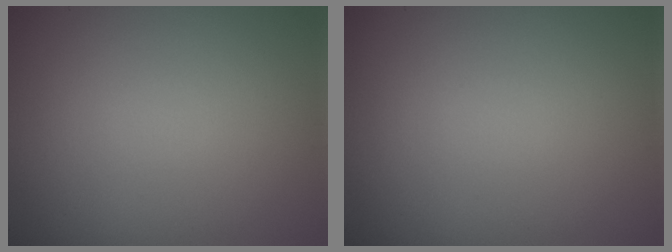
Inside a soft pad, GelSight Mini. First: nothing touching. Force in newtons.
{"total": 0.0}